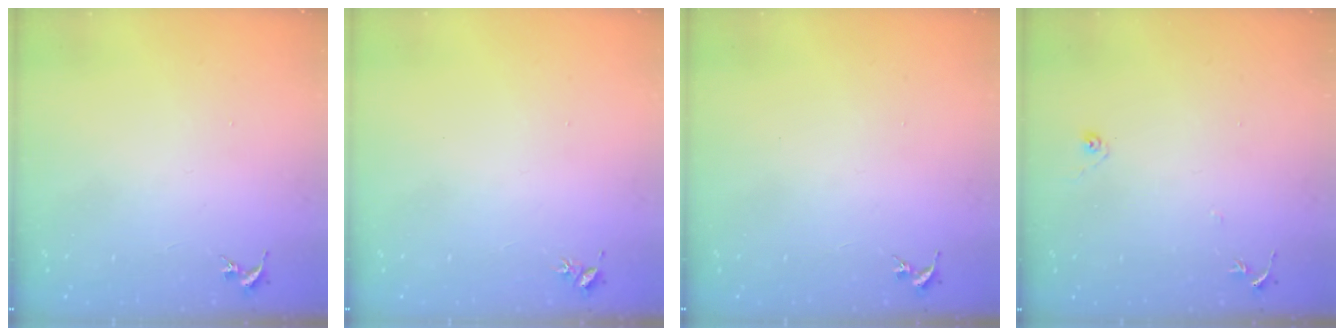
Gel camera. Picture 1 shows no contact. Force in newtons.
{"total": 3.1, "press": 3.0, "slide": 0.3}
{"total": 0.0}
{"total": 5.9, "press": 5.9, "slide": 0.6}